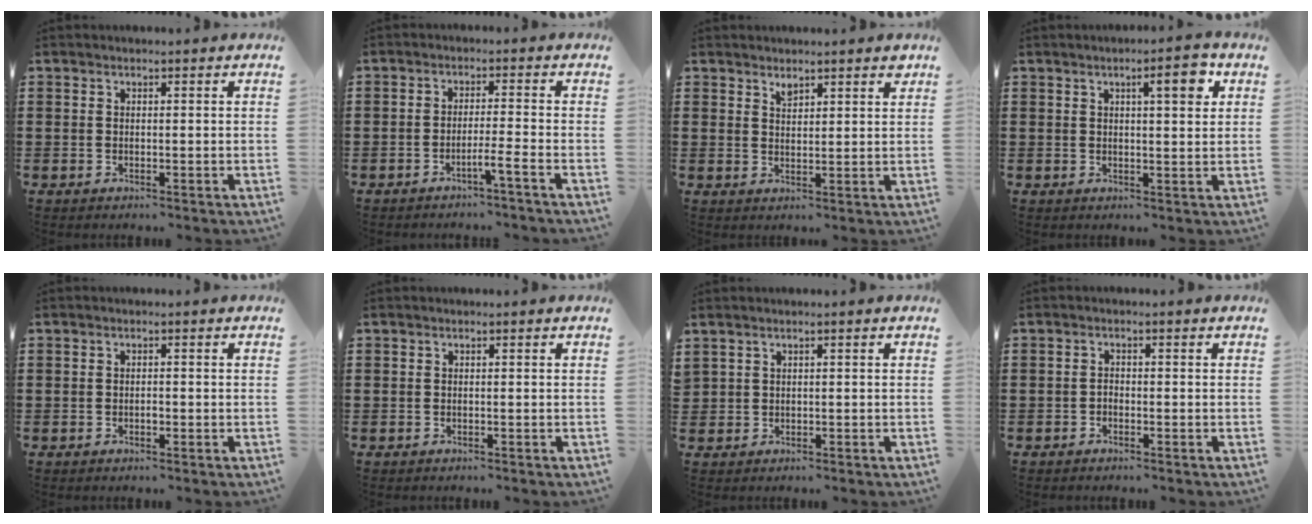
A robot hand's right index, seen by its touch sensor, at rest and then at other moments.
{"total": 3.0, "force": [-2.3, -0.5, 1.8], "torque": [-0.032, -0.002, -0.044]}
{"total": 2.1, "force": [1.8, 0.9, 0.6], "torque": [0.001, -0.004, 0.032]}
{"total": 4.8, "force": [2.1, 1.0, 4.2], "torque": [-0.055, -0.004, 0.025]}
{"total": 0.9, "force": [-0.4, 0.4, 0.7], "torque": [-0.015, -0.005, -0.005]}
{"total": 0.0}
{"total": 0.8, "force": [0.5, 0.6, 0.2], "torque": [-0.006, 0.002, 0.009]}
{"total": 0.8, "force": [-0.5, 0.5, 0.4], "torque": [-0.009, -0.001, -0.010]}